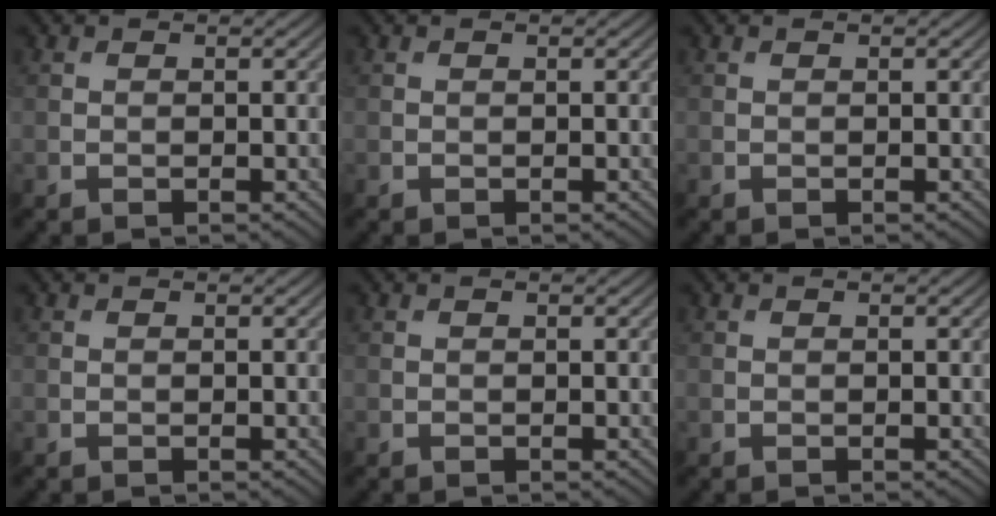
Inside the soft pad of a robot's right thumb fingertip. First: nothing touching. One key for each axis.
{"total": 0.0}
{"total": 0.0}
{"total": 0.0}
{"total": 0.0}
{"total": 0.0}